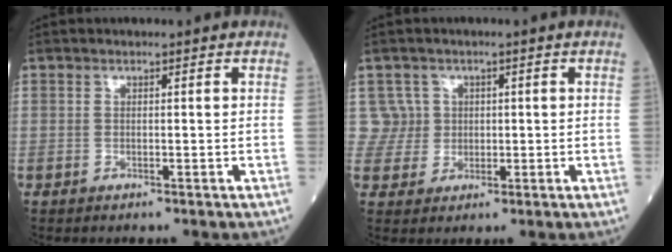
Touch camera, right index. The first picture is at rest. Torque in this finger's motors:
{"motor_torque": [-0.21, 0.16, -0.04, -0.04]}